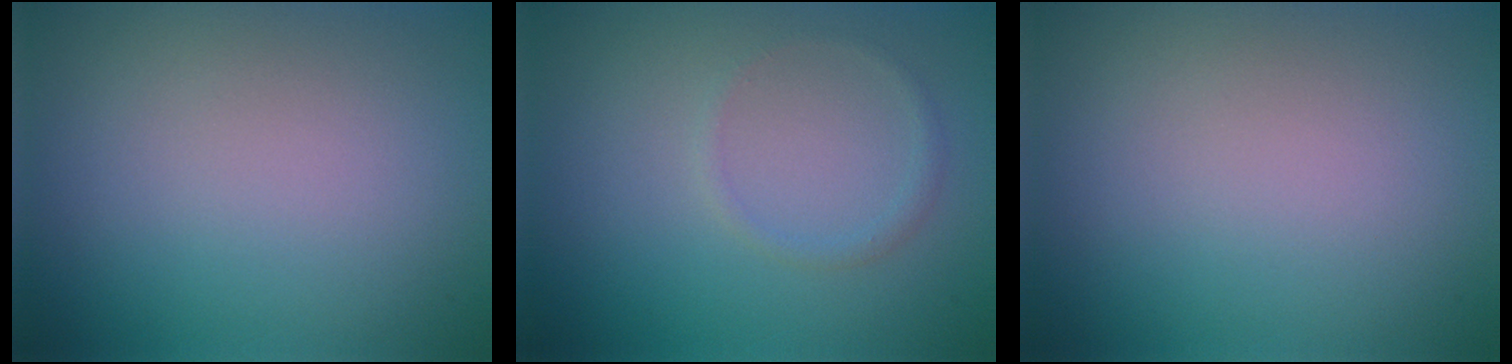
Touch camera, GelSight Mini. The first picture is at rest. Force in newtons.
{"total": 0.9, "press": 0.9, "slide": 0.1}
{"total": 0.0}